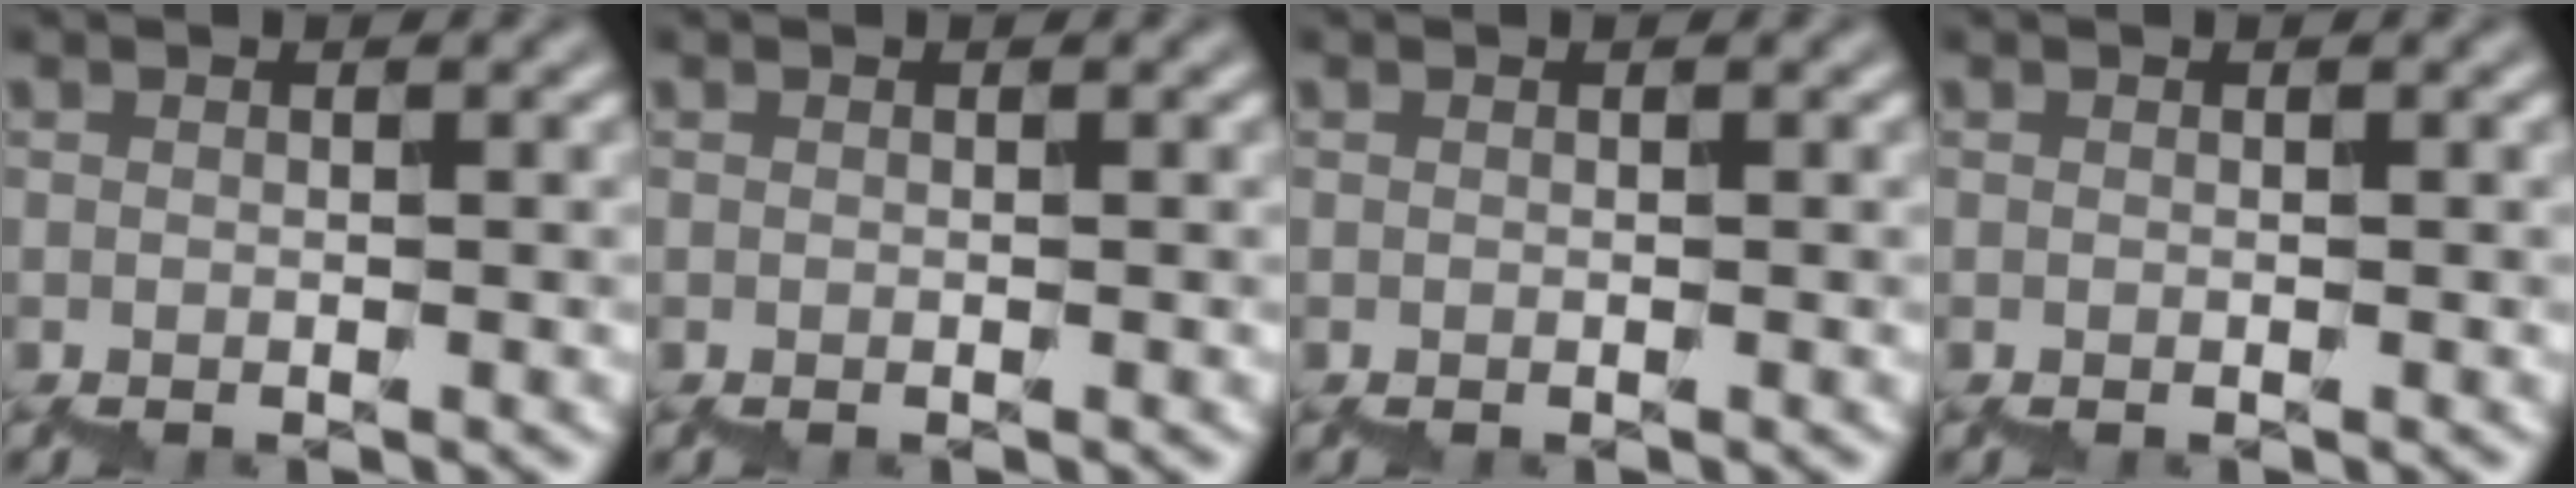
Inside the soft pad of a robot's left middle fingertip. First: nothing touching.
{"total": 0.0}
{"total": 0.0}
{"total": 0.0}